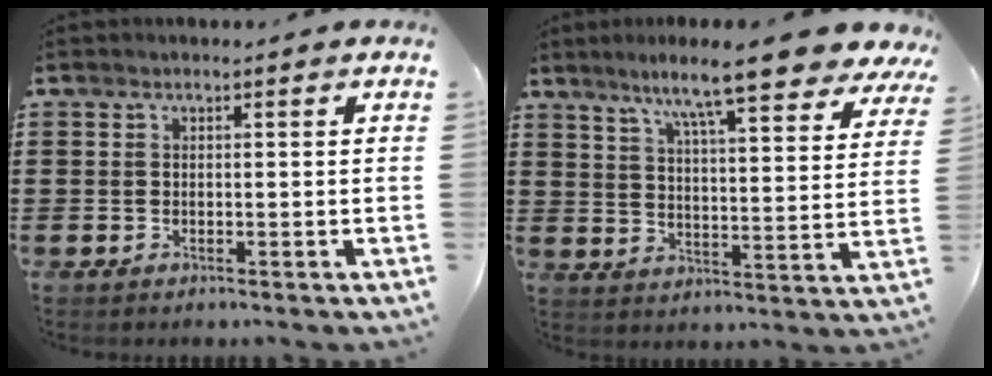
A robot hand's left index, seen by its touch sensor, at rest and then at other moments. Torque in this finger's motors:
{"motor_torque": [2.14, 0.00, 1.05, 0.21]}